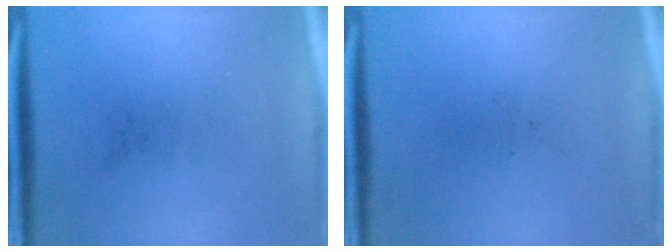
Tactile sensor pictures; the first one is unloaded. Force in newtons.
{"total": 0.0}